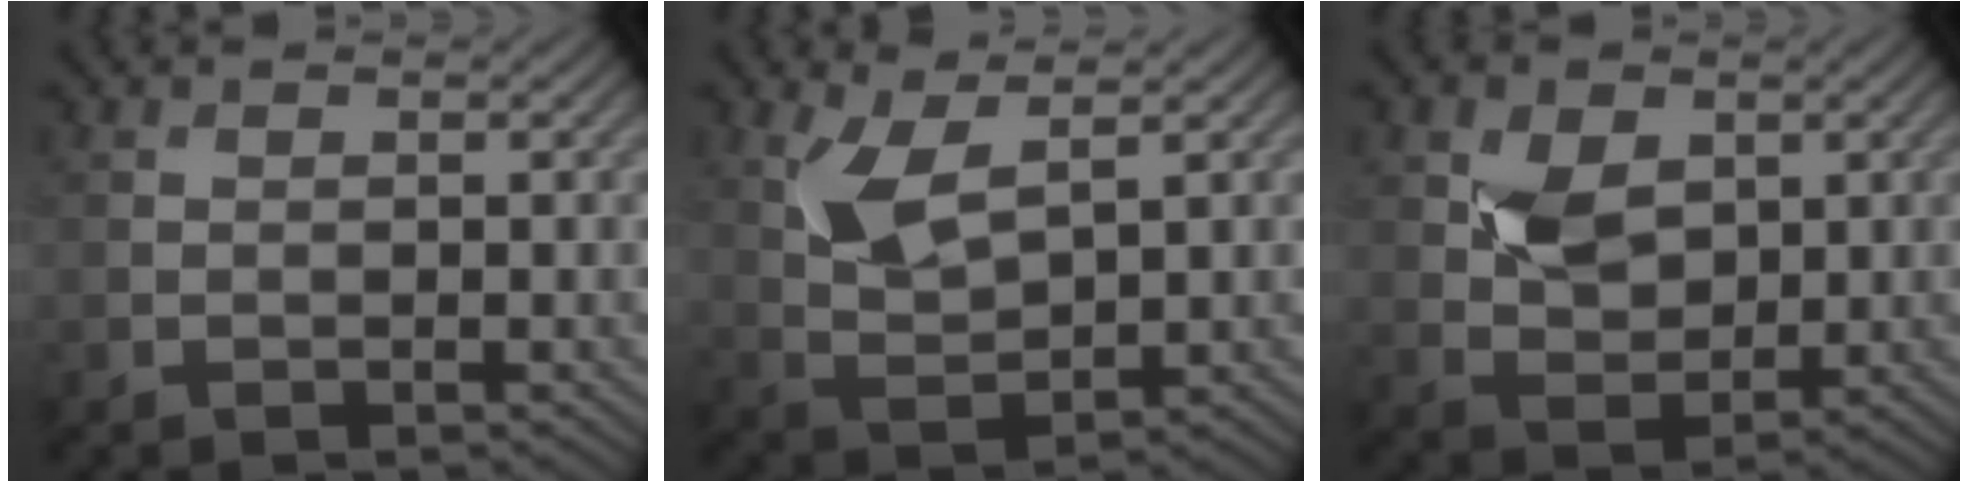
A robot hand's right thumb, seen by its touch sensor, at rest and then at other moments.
{"total": 5.8, "force": [2.7, 2.3, 4.6], "torque": [-0.110, -0.004, 0.057]}
{"total": 5.5, "force": [1.7, 3.9, 3.4], "torque": [-0.075, -0.004, 0.032]}